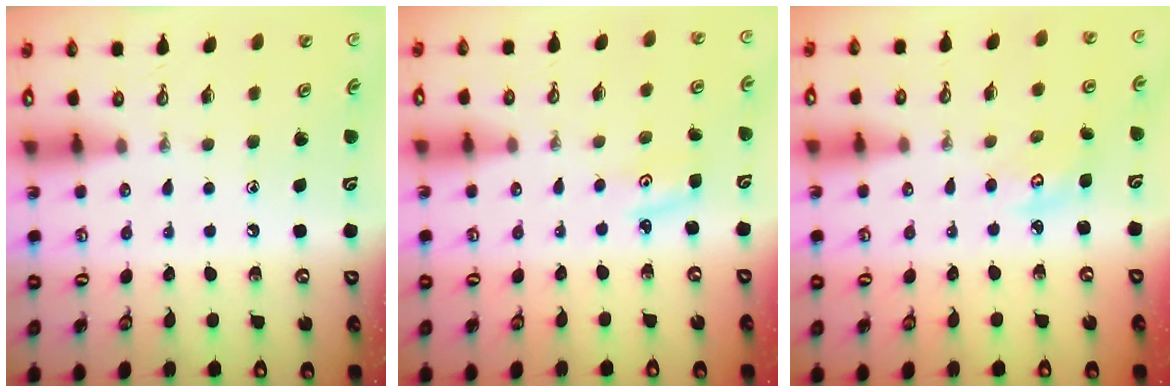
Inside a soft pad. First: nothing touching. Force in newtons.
{"total": 2.9, "press": 2.9, "slide": 0.3}
{"total": 3.0, "press": 3.0, "slide": 0.2}